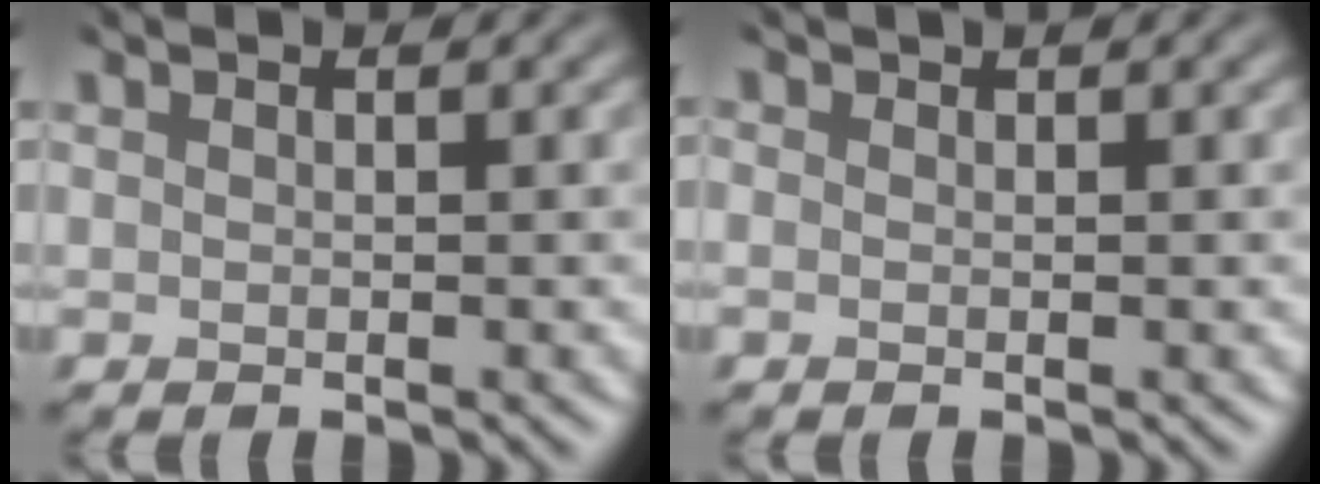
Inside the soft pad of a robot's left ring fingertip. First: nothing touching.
{"total": 0.7, "force": [-0.3, -0.4, -0.5], "torque": [0.003, -0.004, 0.006]}